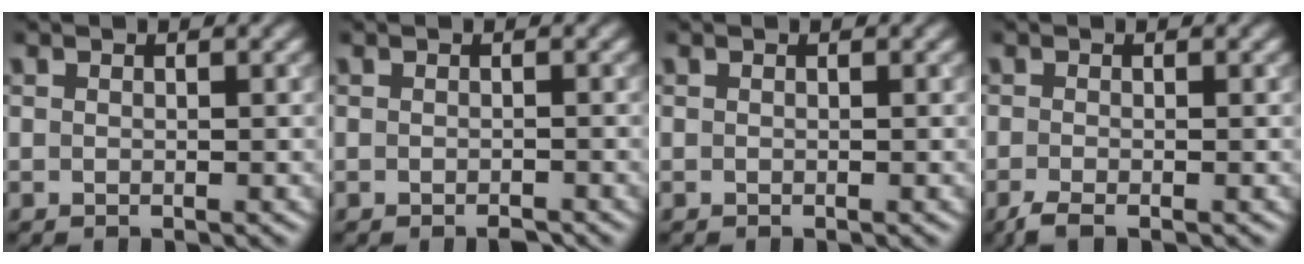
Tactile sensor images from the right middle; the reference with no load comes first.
{"total": 0.9, "force": [-0.7, 0.3, 0.5], "torque": [-0.007, -0.002, -0.010]}
{"total": 0.0}
{"total": 1.8, "force": [-1.2, 0.3, 1.3], "torque": [-0.027, -0.007, -0.030]}